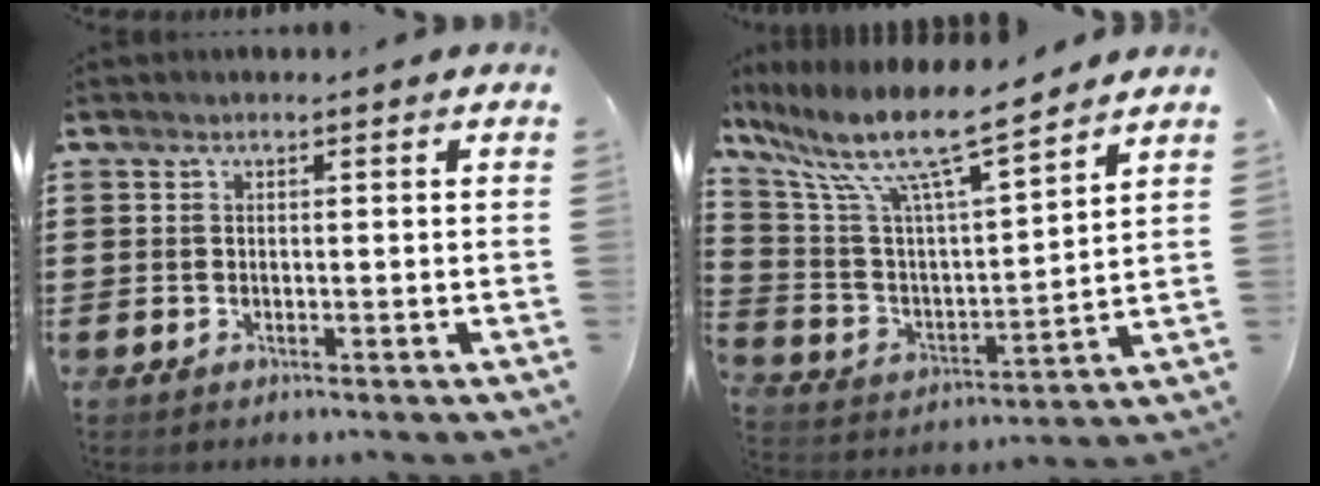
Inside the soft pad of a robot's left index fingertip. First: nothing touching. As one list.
[{"total": 11.1, "force": [8.7, 1.3, 6.8], "torque": [-0.165, -0.054, 0.143]}]